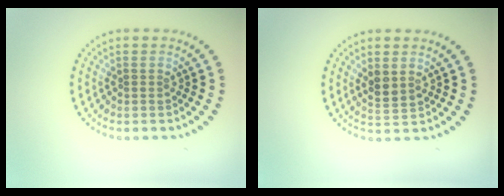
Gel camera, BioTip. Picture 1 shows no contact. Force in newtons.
{"total": 1.8, "press": 1.7, "slide": 0.6}